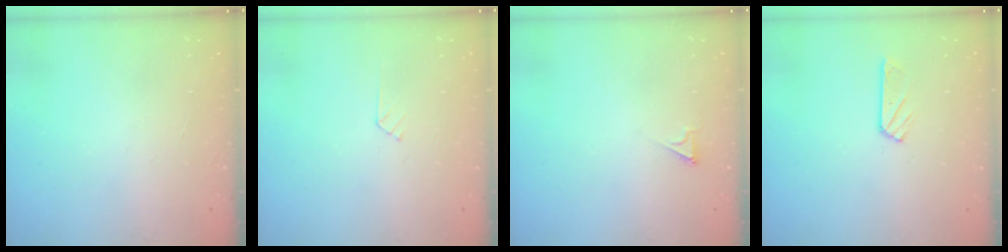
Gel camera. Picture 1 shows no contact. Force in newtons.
{"total": 3.7, "press": 3.7, "slide": 0.4}
{"total": 2.1, "press": 2.1, "slide": 0.3}
{"total": 4.2, "press": 4.2, "slide": 0.4}